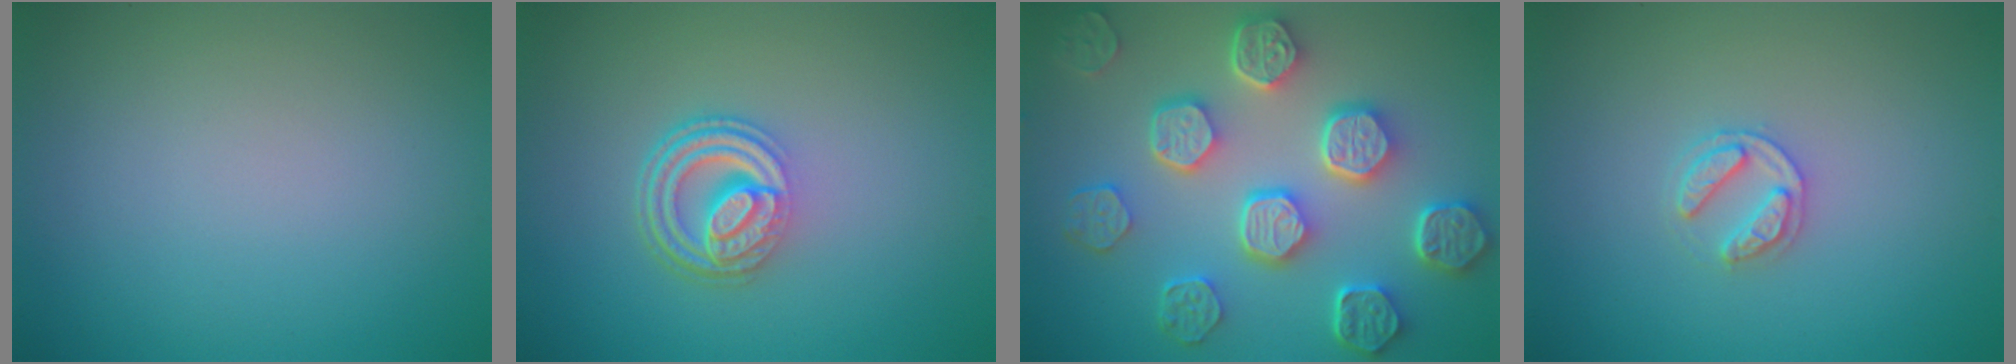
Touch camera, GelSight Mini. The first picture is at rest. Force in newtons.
{"total": 4.6, "press": 3.4, "slide": 3.1}
{"total": 7.8, "press": 6.1, "slide": 4.9}
{"total": 2.0, "press": 2.0, "slide": 0.3}